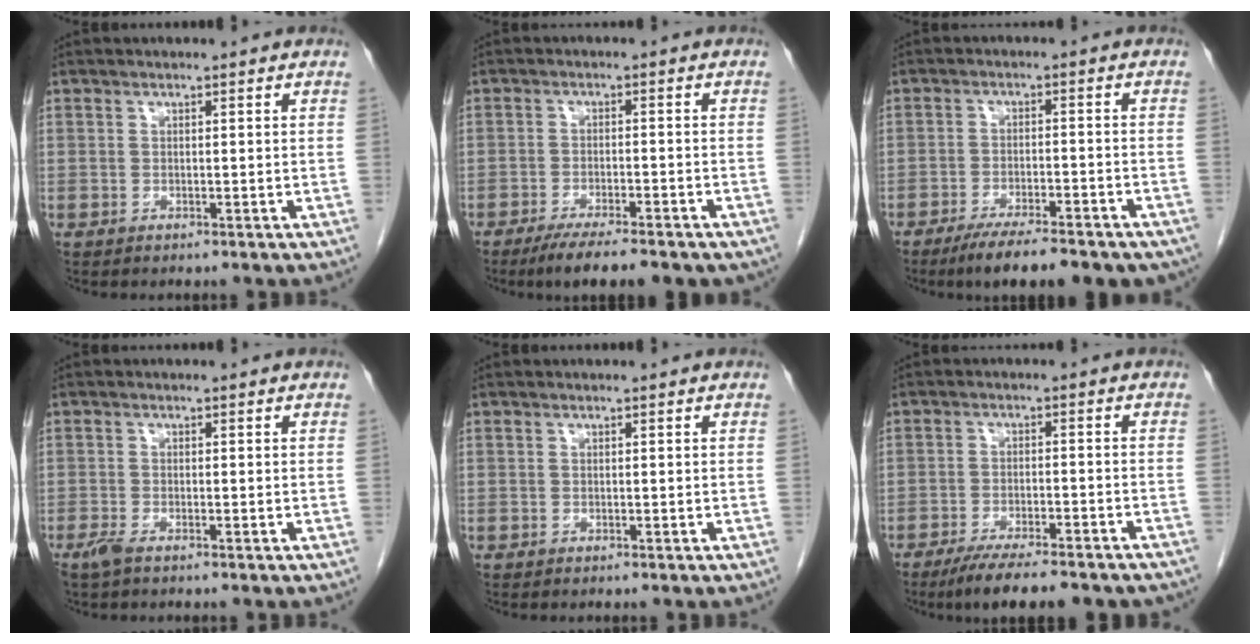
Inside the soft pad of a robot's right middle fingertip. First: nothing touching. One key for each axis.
{"total": 9.8, "fx": -7.5, "fy": 2.0, "fz": 6.0, "tx": -0.079, "ty": -0.014, "tz": -0.106}
{"total": 13.5, "fx": -10.6, "fy": 2.9, "fz": 7.8, "tx": -0.088, "ty": -0.006, "tz": -0.150}
{"total": 1.7, "fx": -1.2, "fy": 0.3, "fz": 1.1, "tx": -0.031, "ty": -0.005, "tz": -0.025}
{"total": 0.0}
{"total": 13.8, "fx": -11.4, "fy": 2.4, "fz": 7.3, "tx": -0.099, "ty": -0.014, "tz": -0.163}